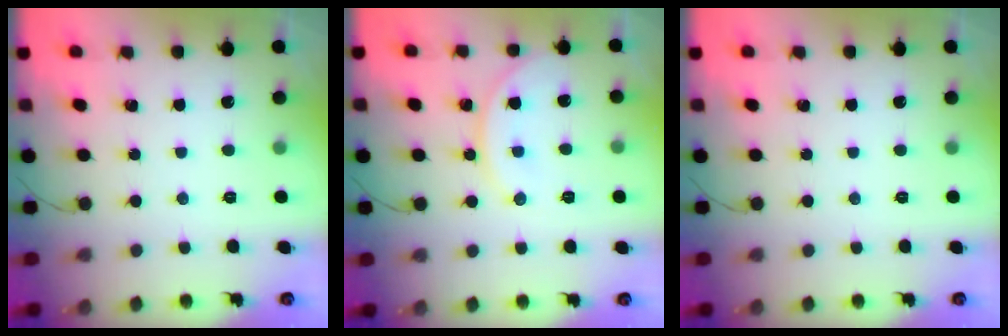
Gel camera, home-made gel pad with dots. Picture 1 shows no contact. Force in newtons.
{"total": 9.4, "press": 9.4, "slide": 0.2}
{"total": 0.0}